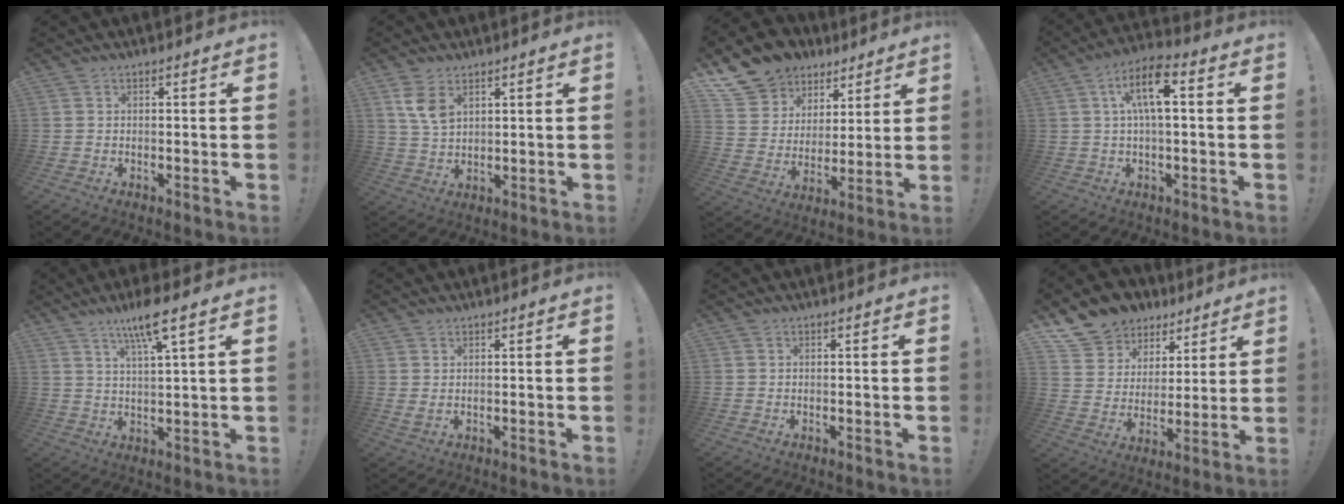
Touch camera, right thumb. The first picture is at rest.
{"total": 7.1, "force": [3.6, 4.0, 4.7], "torque": [-0.076, -0.015, 0.069]}
{"total": 14.0, "force": [9.3, 10.0, 3.1], "torque": [-0.051, -0.070, 0.191]}
{"total": 10.8, "force": [2.3, 3.8, 9.9], "torque": [-0.166, 0.007, 0.040]}
{"total": 9.0, "force": [5.9, 1.1, 6.8], "torque": [-0.113, -0.026, 0.096]}
{"total": 1.4, "force": [0.9, 0.2, 1.1], "torque": [-0.012, -0.006, 0.013]}
{"total": 0.0}
{"total": 12.2, "force": [8.4, 8.5, 2.5], "torque": [-0.045, -0.064, 0.167]}